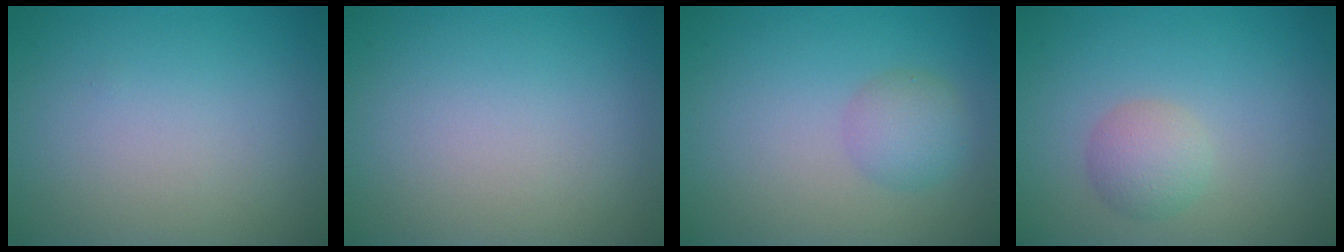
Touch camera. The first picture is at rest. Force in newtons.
{"total": 0.0}
{"total": 2.4, "press": 2.4, "slide": 0.0}
{"total": 2.3, "press": 2.3, "slide": 0.0}